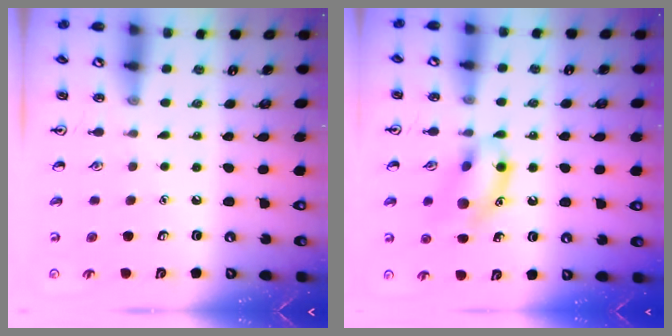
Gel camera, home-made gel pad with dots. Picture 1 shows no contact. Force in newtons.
{"total": 13.1, "press": 13.1, "slide": 1.1}